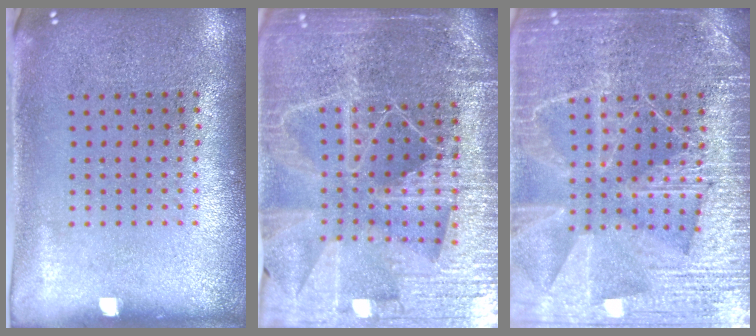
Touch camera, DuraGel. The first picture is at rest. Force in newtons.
{"total": 5.8, "press": 5.1, "slide": 2.7}
{"total": 6.3, "press": 6.3, "slide": 0.7}